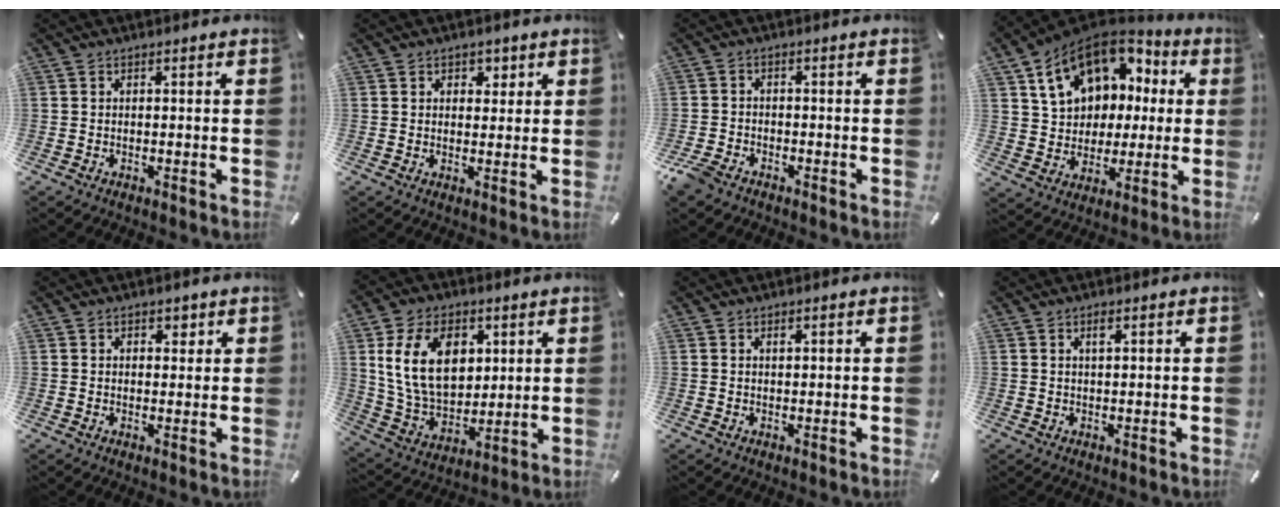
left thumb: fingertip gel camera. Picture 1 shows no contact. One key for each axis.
{"total": 2.8, "fx": 1.3, "fy": 2.3, "fz": 0.8, "tx": 0.004, "ty": -0.003, "tz": 0.016}
{"total": 3.7, "fx": -2.8, "fy": 2.1, "fz": 1.2, "tx": -0.037, "ty": 0.010, "tz": -0.059}
{"total": 15.6, "fx": 6.5, "fy": 11.9, "fz": 7.6, "tx": -0.147, "ty": -0.030, "tz": 0.124}
{"total": 2.1, "fx": 1.2, "fy": 1.6, "fz": 0.6, "tx": 0.001, "ty": -0.002, "tz": 0.017}
{"total": 16.6, "fx": 5.0, "fy": 11.8, "fz": 10.6, "tx": -0.219, "ty": 0.001, "tz": 0.092}
{"total": 0.9, "fx": 0.4, "fy": 0.5, "fz": 0.6, "tx": -0.013, "ty": 0.002, "tz": 0.007}
{"total": 1.7, "fx": 0.8, "fy": 0.6, "fz": 1.4, "tx": -0.030, "ty": 0.003, "tz": 0.012}